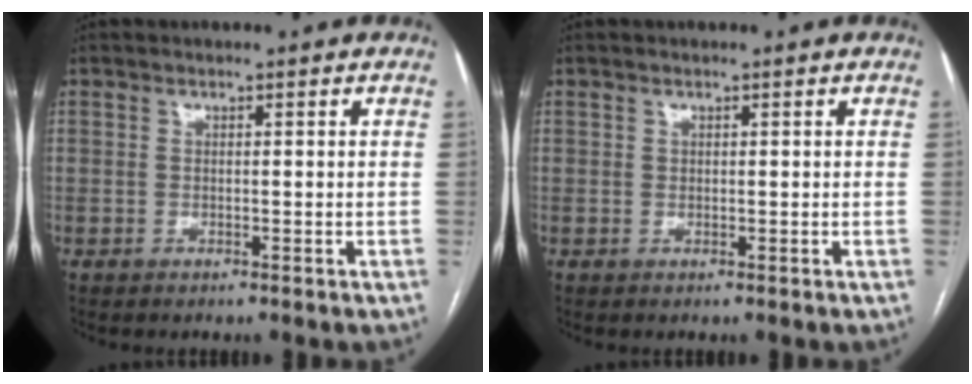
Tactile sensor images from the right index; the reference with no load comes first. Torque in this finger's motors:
{"motor_torque": [0.00, 0.08, -0.06, 0.00]}